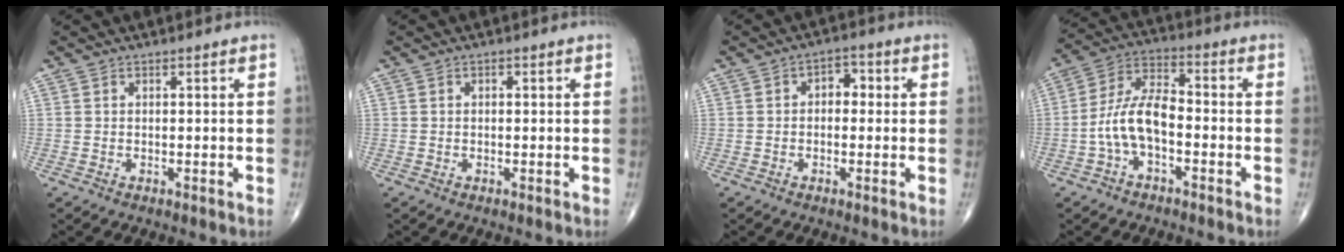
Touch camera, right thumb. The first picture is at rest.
{"total": 0.5, "force": [0.1, 0.3, 0.4], "torque": [-0.007, 0.002, 0.000]}
{"total": 3.8, "force": [0.3, 2.6, 2.8], "torque": [-0.015, 0.013, -0.006]}
{"total": 9.8, "force": [-2.6, 4.9, 8.1], "torque": [-0.156, 0.042, -0.057]}